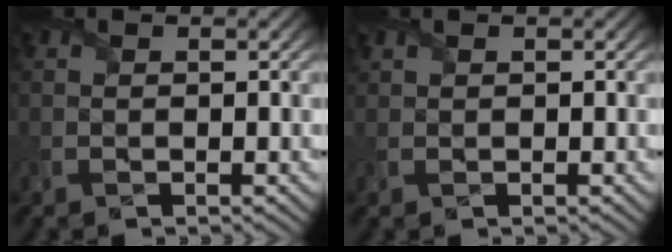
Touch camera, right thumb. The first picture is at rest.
{"total": 0.5, "force": [0.4, 0.2, 0.2], "torque": [-0.010, 0.002, 0.009]}